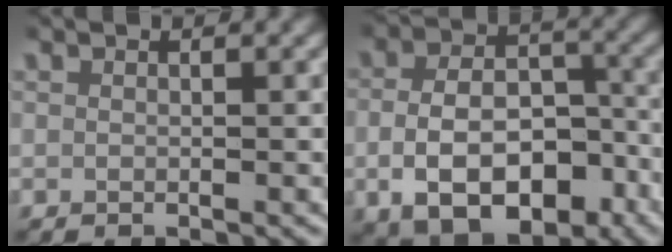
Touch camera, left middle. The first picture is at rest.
{"total": 10.2, "force": [-4.1, 6.9, 6.2], "torque": [-0.112, -0.025, -0.060]}